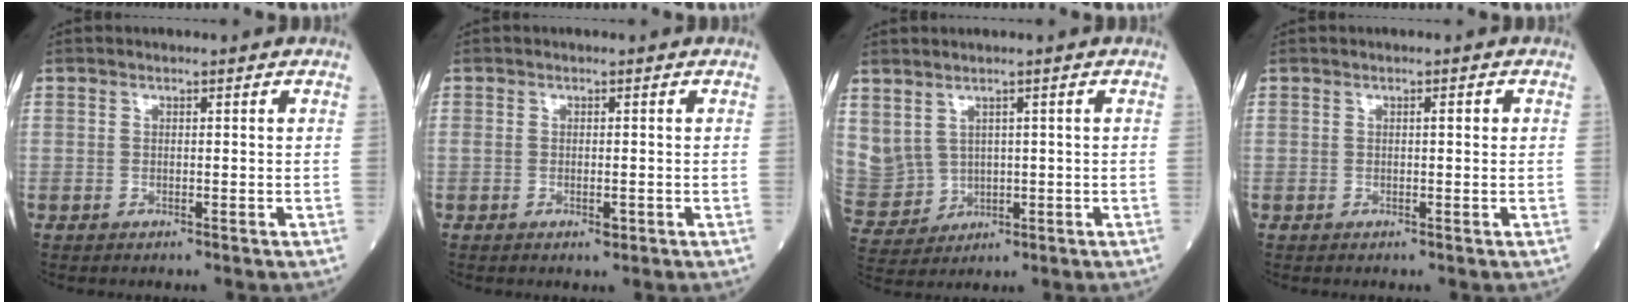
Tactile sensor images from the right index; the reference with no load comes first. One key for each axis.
{"total": 1.4, "fx": -0.5, "fy": 0.5, "fz": 1.2, "tx": -0.022, "ty": -0.001, "tz": -0.005}
{"total": 11.9, "fx": 2.1, "fy": 10.4, "fz": 5.4, "tx": -0.176, "ty": 0.025, "tz": 0.071}
{"total": 0.9, "fx": 0.2, "fy": 0.2, "fz": 0.9, "tx": -0.012, "ty": 0.003, "tz": 0.001}